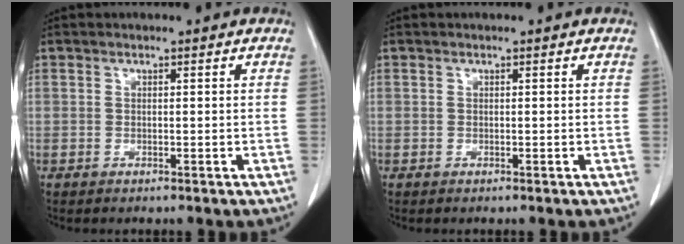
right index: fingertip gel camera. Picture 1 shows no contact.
{"total": 0.0}